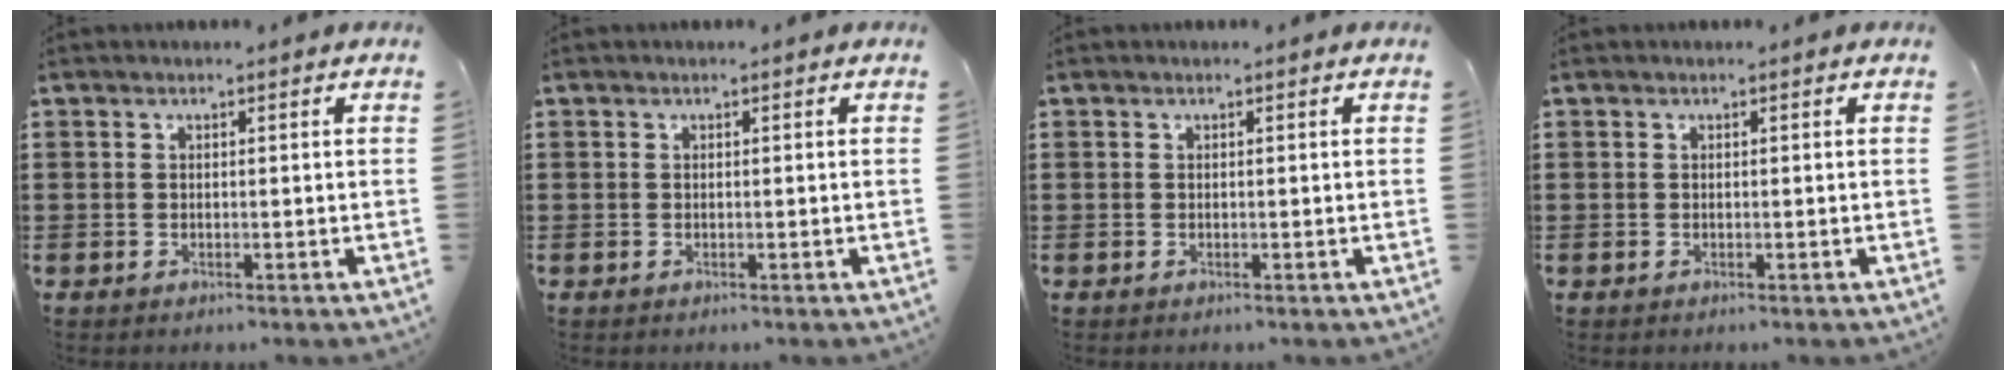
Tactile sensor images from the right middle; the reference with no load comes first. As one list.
[{"total": 0.0}, {"total": 0.0}, {"total": 0.0}]